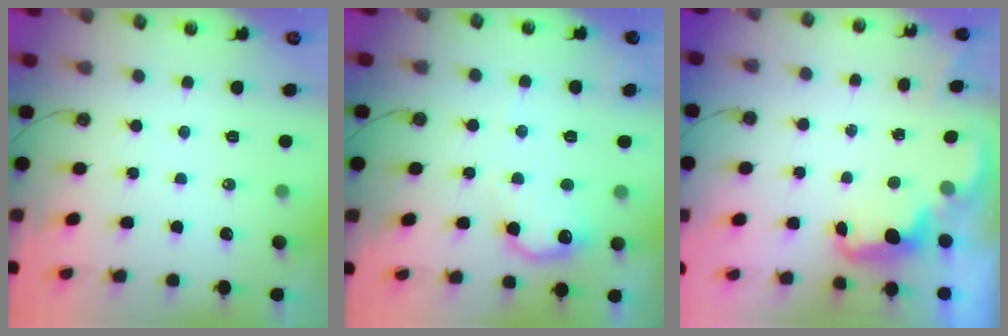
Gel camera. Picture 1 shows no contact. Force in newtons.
{"total": 12.1, "press": 12.1, "slide": 0.5}
{"total": 2.3, "press": 2.2, "slide": 0.7}